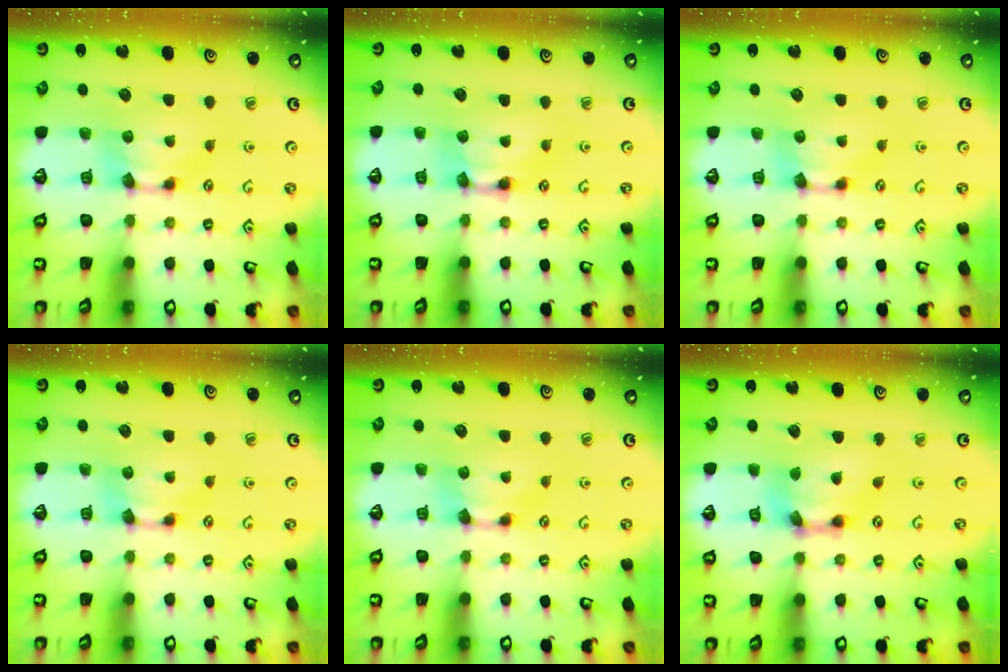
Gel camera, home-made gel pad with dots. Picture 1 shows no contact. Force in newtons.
{"total": 2.2, "press": 2.2, "slide": 0.1}
{"total": 0.0}
{"total": 0.0}
{"total": 0.0}
{"total": 5.2, "press": 4.8, "slide": 1.9}